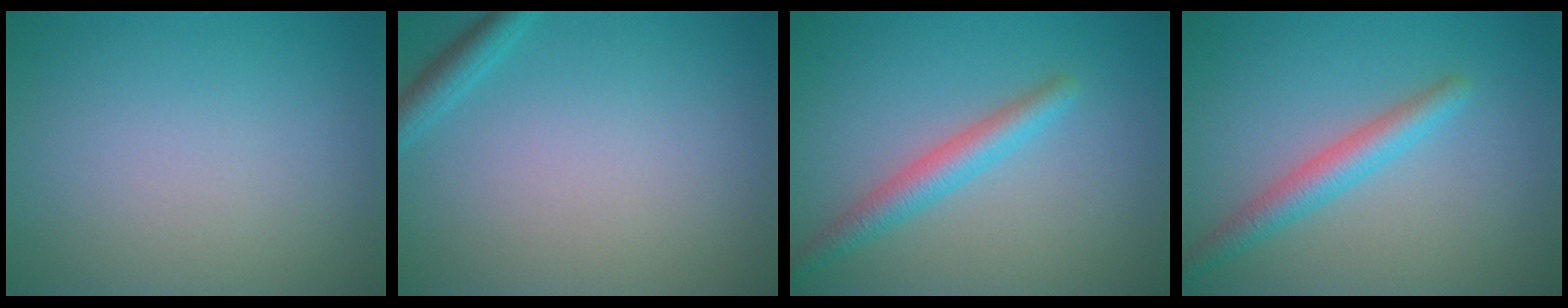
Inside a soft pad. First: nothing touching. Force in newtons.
{"total": 1.7, "press": 1.7, "slide": 0.1}
{"total": 3.0, "press": 3.0, "slide": 0.0}
{"total": 3.0, "press": 3.0, "slide": 0.0}